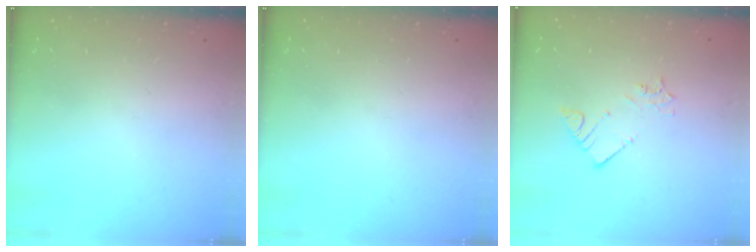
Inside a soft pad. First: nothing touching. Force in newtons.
{"total": 0.0}
{"total": 3.1, "press": 3.1, "slide": 0.1}